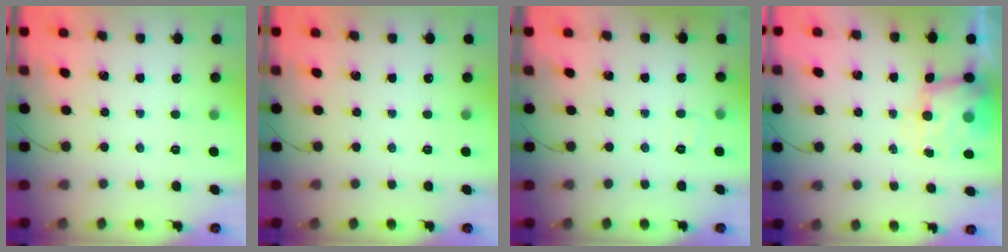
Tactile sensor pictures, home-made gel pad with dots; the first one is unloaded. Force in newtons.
{"total": 0.0}
{"total": 2.0, "press": 1.7, "slide": 1.1}
{"total": 7.7, "press": 7.4, "slide": 1.8}